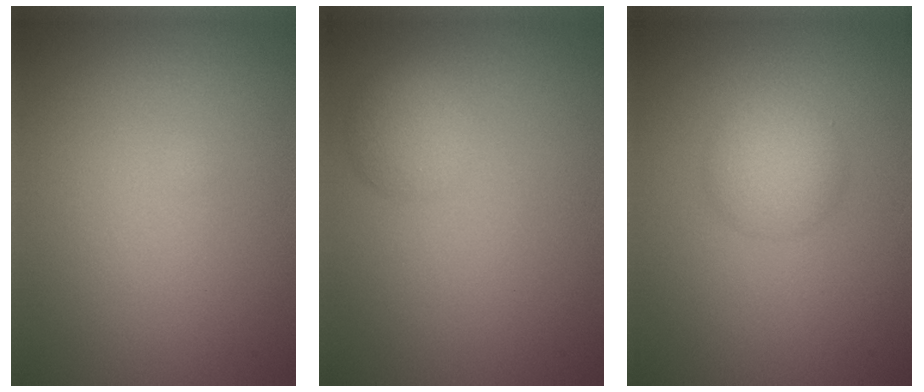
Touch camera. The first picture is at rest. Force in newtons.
{"total": 2.4, "press": 2.4, "slide": 0.0}
{"total": 2.9, "press": 2.9, "slide": 0.0}